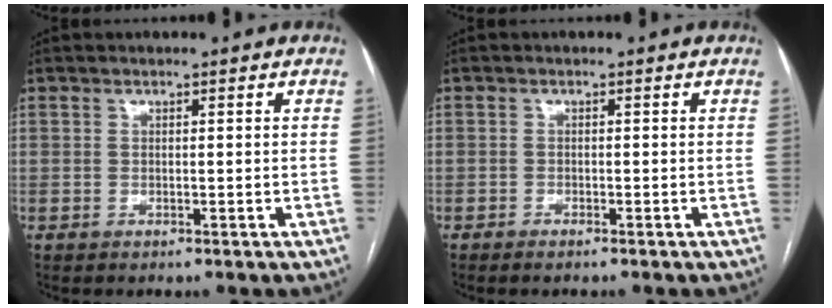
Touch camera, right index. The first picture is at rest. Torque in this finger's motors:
{"motor_torque": [0.06, 0.05, -0.03, -0.01]}